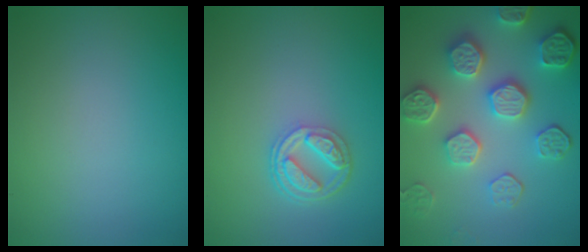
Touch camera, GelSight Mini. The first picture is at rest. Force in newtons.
{"total": 3.8, "press": 2.8, "slide": 2.5}
{"total": 7.0, "press": 5.7, "slide": 4.2}